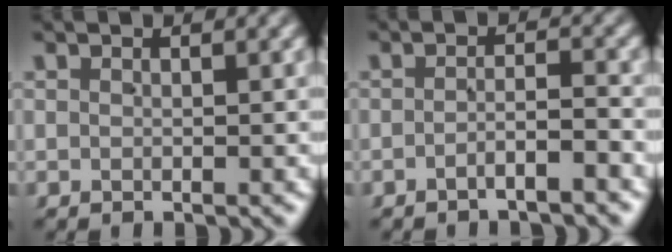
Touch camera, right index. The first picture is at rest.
{"total": 2.3, "force": [-2.0, 0.1, 1.1], "torque": [-0.014, -0.005, -0.036]}